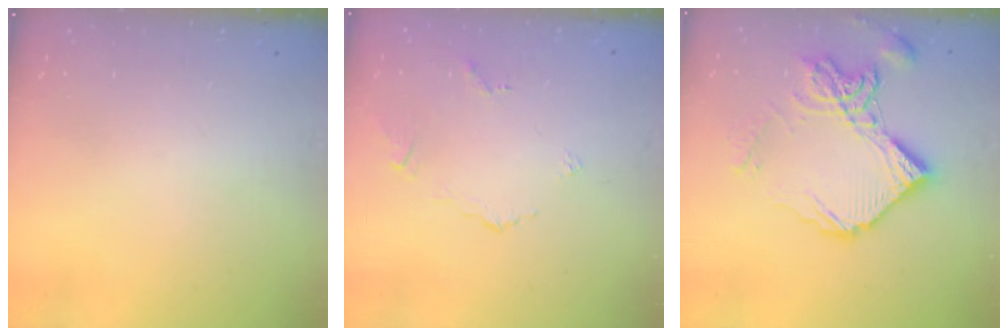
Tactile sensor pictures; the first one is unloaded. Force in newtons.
{"total": 2.6, "press": 2.6, "slide": 0.6}
{"total": 15.8, "press": 15.7, "slide": 1.4}